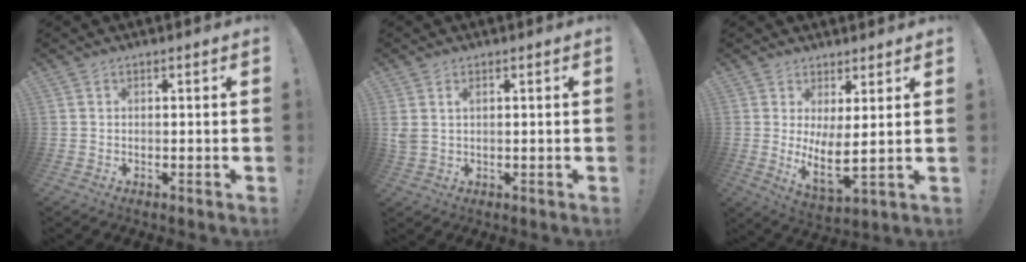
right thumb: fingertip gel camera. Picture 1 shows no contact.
{"total": 2.6, "force": [1.2, 1.3, 2.0], "torque": [-0.042, 0.001, 0.022]}
{"total": 7.5, "force": [2.5, 1.5, 6.9], "torque": [-0.108, -0.035, 0.050]}